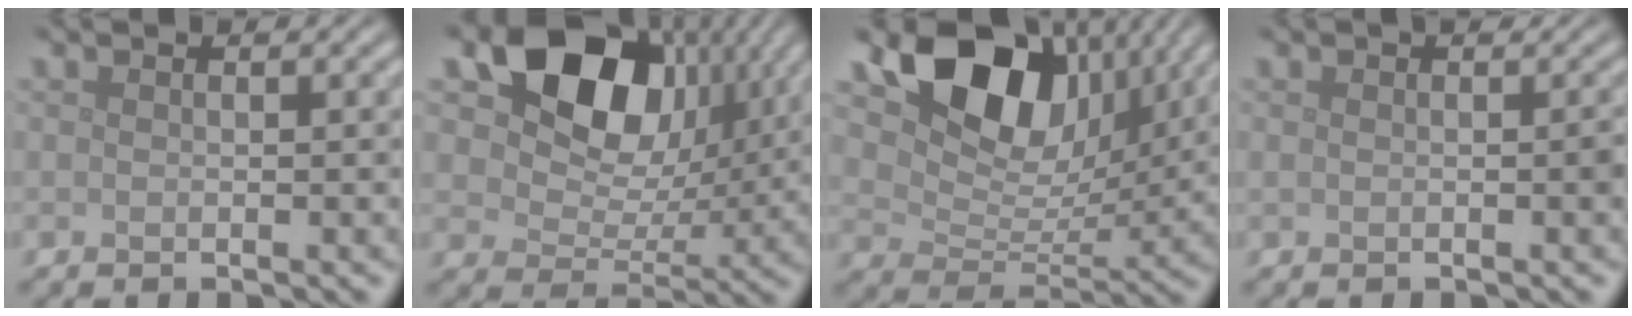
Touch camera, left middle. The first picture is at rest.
{"total": 12.1, "force": [5.3, 8.3, 7.1], "torque": [-0.117, 0.000, 0.093]}
{"total": 10.7, "force": [5.7, 6.8, 6.0], "torque": [-0.111, -0.003, 0.102]}
{"total": 1.1, "force": [0.2, 0.2, 1.0], "torque": [-0.013, 0.002, 0.001]}